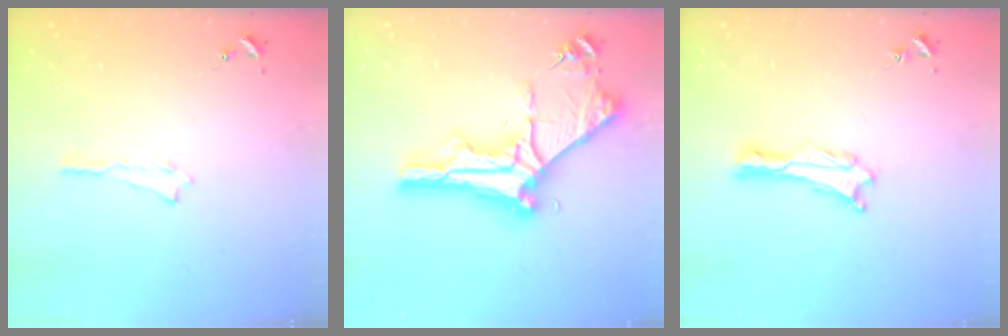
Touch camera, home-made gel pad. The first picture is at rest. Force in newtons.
{"total": 10.3, "press": 10.2, "slide": 1.2}
{"total": 0.8, "press": 0.7, "slide": 0.2}